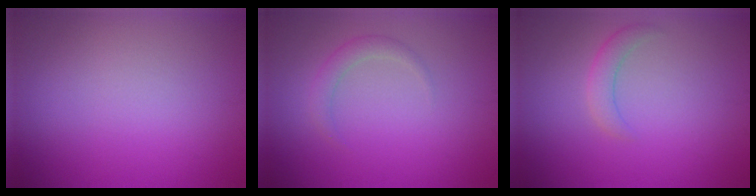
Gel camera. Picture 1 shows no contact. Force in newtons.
{"total": 1.6, "press": 1.6, "slide": 0.1}
{"total": 1.7, "press": 1.7, "slide": 0.0}